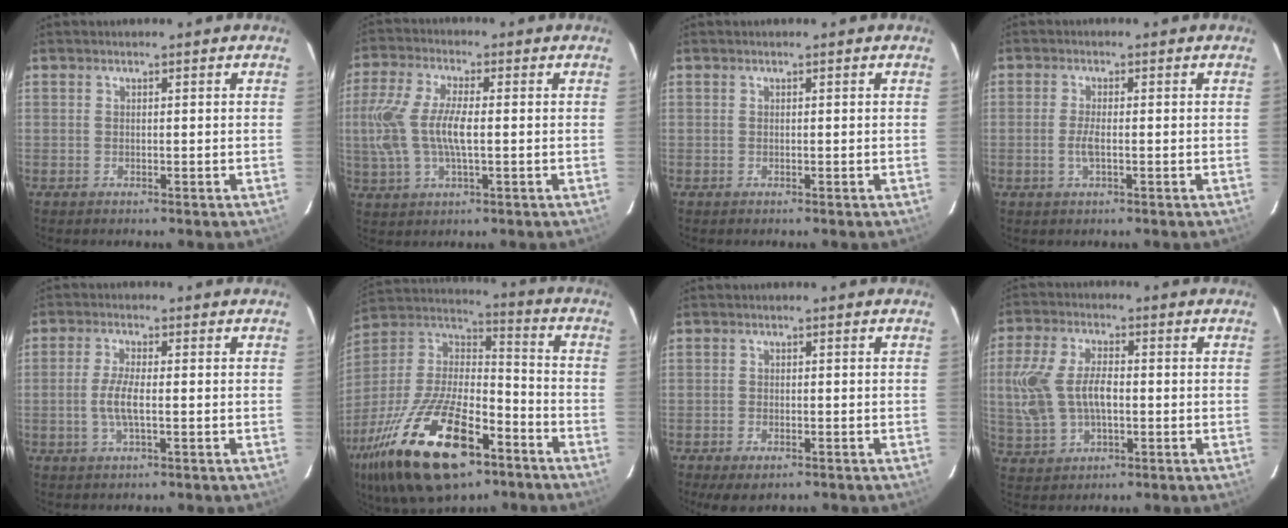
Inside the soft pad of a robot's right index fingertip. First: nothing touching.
{"total": 11.7, "force": [-0.2, 4.2, 10.9], "torque": [-0.233, 0.002, -0.001]}
{"total": 0.0}
{"total": 2.8, "force": [-0.7, 0.6, 2.6], "torque": [-0.054, -0.004, -0.014]}
{"total": 4.7, "force": [-0.9, 1.1, 4.5], "torque": [-0.091, -0.004, -0.015]}
{"total": 28.4, "force": [-15.6, 12.4, 20.3], "torque": [-0.408, -0.028, -0.261]}
{"total": 4.4, "force": [-2.9, 2.1, 2.6], "torque": [-0.065, -0.017, -0.045]}
{"total": 11.4, "force": [-0.4, 6.6, 9.3], "torque": [-0.203, 0.008, -0.001]}